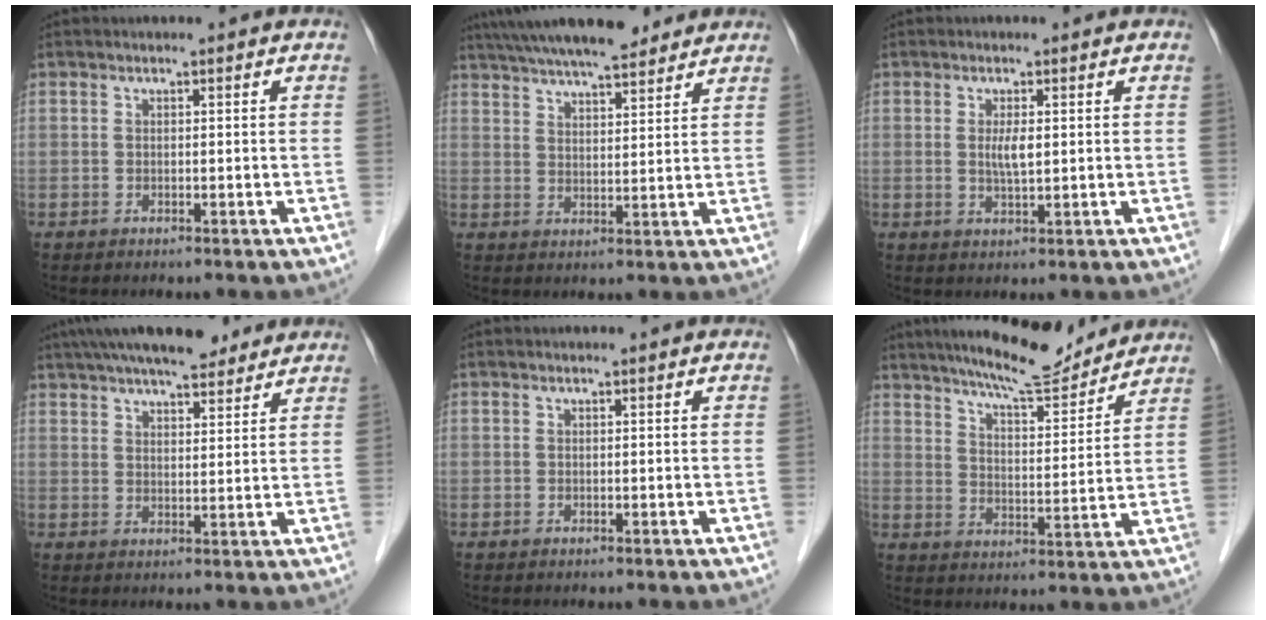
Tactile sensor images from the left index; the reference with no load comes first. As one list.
[{"total": 14.7, "force": [12.7, 2.6, 7.0], "torque": [-0.122, 0.029, 0.197]}, {"total": 2.5, "force": [0.2, 0.4, 2.5], "torque": [-0.050, -0.007, 0.005]}, {"total": 13.6, "force": [11.3, 3.2, 6.9], "torque": [-0.118, 0.032, 0.170]}, {"total": 0.0}, {"total": 12.4, "force": [11.3, 1.4, 4.9], "torque": [-0.078, -0.004, 0.170]}]